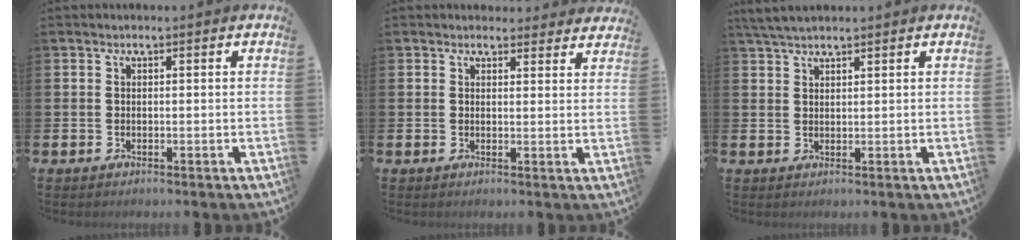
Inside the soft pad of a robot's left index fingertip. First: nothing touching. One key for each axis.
{"total": 2.4, "fx": 2.3, "fy": 0.6, "fz": -0.2, "tx": 0.013, "ty": -0.016, "tz": 0.040}
{"total": 3.1, "fx": 2.7, "fy": 0.7, "fz": 1.2, "tx": -0.028, "ty": -0.002, "tz": 0.051}